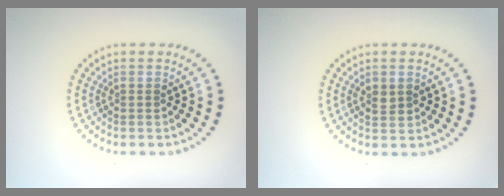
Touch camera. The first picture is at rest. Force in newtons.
{"total": 1.6, "press": 1.6, "slide": 0.1}